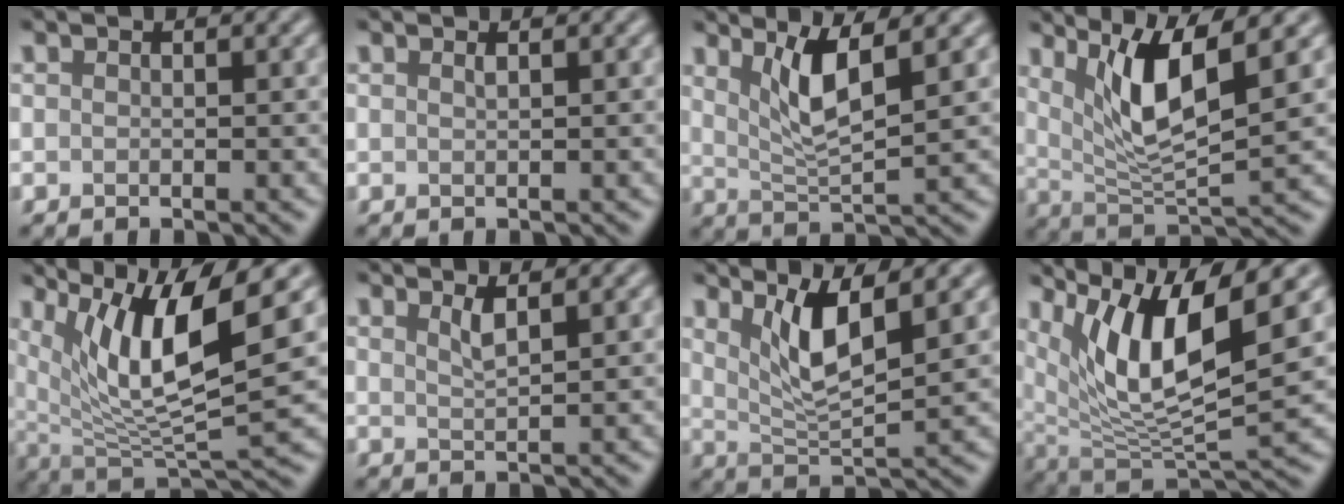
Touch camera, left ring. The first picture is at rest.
{"total": 0.5, "force": [0.3, 0.2, 0.4], "torque": [-0.003, -0.001, 0.005]}
{"total": 4.4, "force": [1.9, 0.9, 3.8], "torque": [-0.075, -0.009, 0.039]}
{"total": 6.8, "force": [3.0, 1.6, 5.9], "torque": [-0.107, -0.013, 0.056]}
{"total": 10.3, "force": [4.2, 2.7, 9.0], "torque": [-0.164, -0.004, 0.083]}
{"total": 1.7, "force": [1.0, 0.5, 1.3], "torque": [-0.021, -0.002, 0.015]}
{"total": 4.8, "force": [2.2, 1.1, 4.1], "torque": [-0.082, -0.011, 0.045]}
{"total": 10.1, "force": [4.5, 3.1, 8.5], "torque": [-0.158, -0.009, 0.085]}